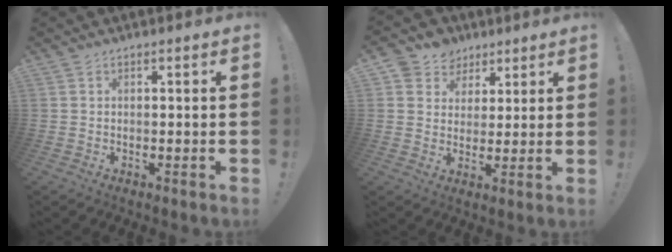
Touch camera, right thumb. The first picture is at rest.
{"total": 7.4, "force": [3.5, 6.4, 0.8], "torque": [-0.008, -0.018, 0.072]}